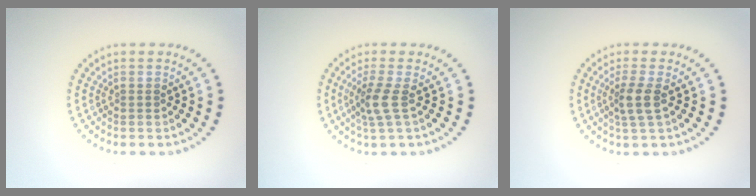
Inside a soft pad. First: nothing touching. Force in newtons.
{"total": 2.3, "press": 1.7, "slide": 1.5}
{"total": 2.3, "press": 1.9, "slide": 1.3}